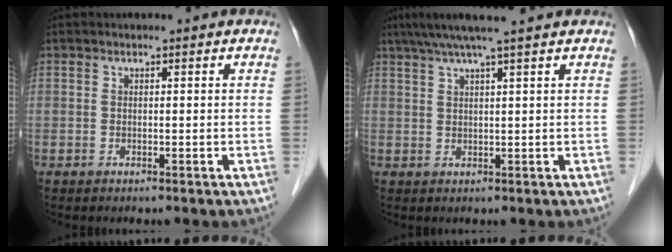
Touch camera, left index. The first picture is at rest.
{"total": 6.8, "force": [5.4, -1.1, 4.0], "torque": [-0.066, 0.027, 0.085]}